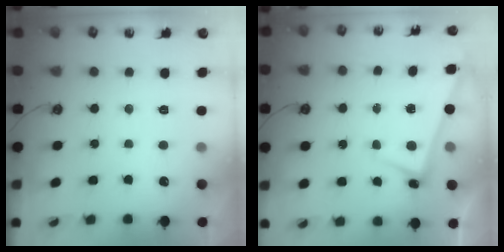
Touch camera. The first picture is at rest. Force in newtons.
{"total": 2.6, "press": 2.5, "slide": 0.7}